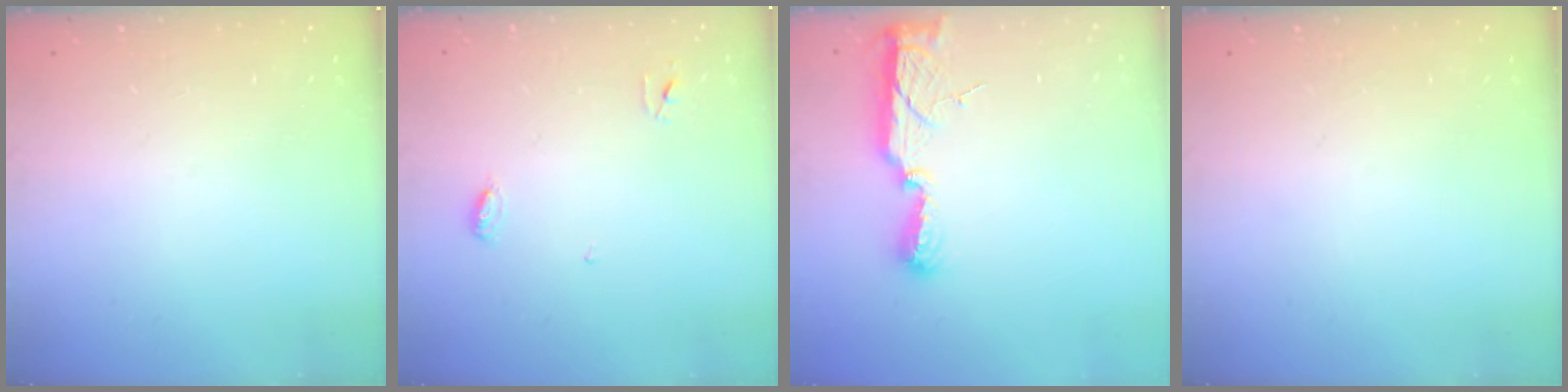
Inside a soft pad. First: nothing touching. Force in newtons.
{"total": 3.5, "press": 3.4, "slide": 0.4}
{"total": 10.6, "press": 9.3, "slide": 5.2}
{"total": 0.0}